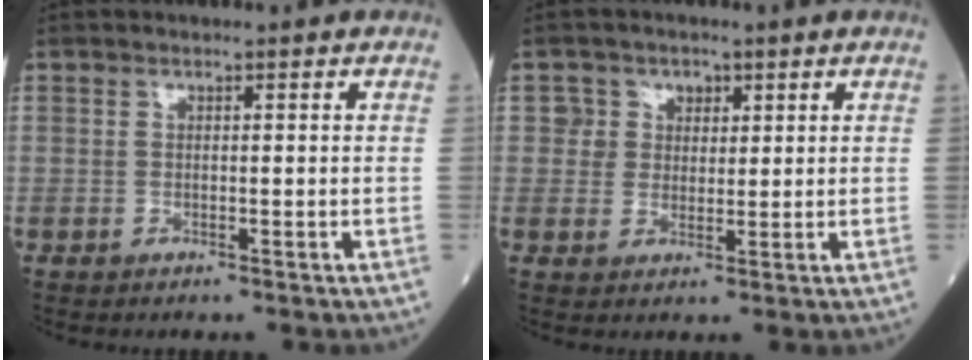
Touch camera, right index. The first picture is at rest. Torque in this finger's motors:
{"motor_torque": [0.00, 0.01, 0.01, 0.00]}